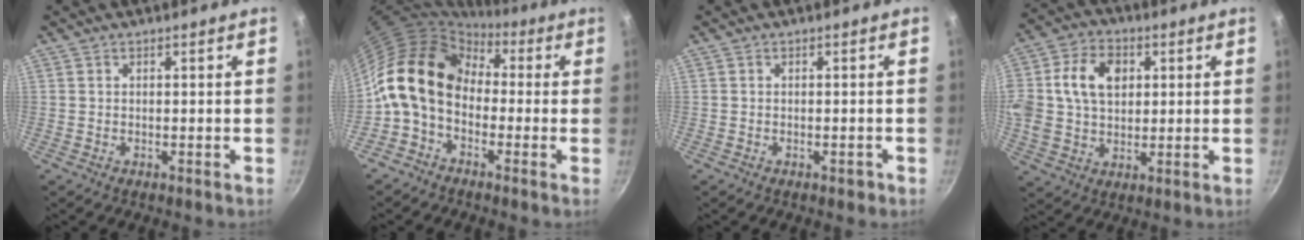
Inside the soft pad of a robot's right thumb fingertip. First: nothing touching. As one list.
[{"total": 14.4, "force": [-0.3, 10.6, 9.8], "torque": [-0.155, 0.039, -0.029]}, {"total": 1.1, "force": [-0.6, 0.6, 0.7], "torque": [-0.006, 0.009, -0.005]}, {"total": 15.8, "force": [3.3, 11.7, 10.1], "torque": [-0.191, 0.020, 0.051]}]